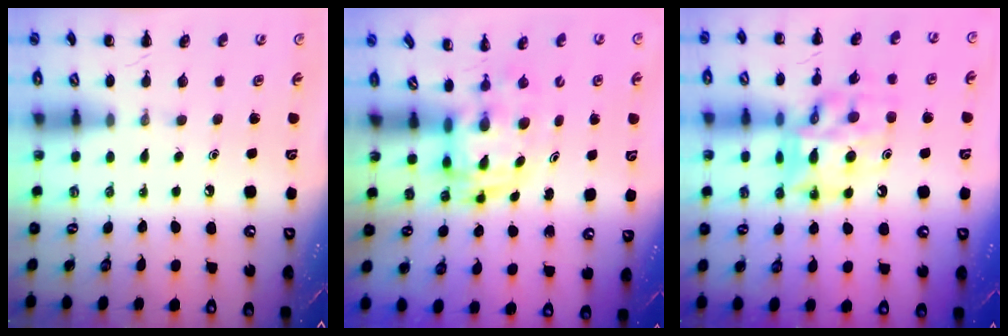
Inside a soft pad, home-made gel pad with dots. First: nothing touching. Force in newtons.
{"total": 2.8, "press": 2.7, "slide": 0.6}
{"total": 15.4, "press": 14.9, "slide": 3.7}